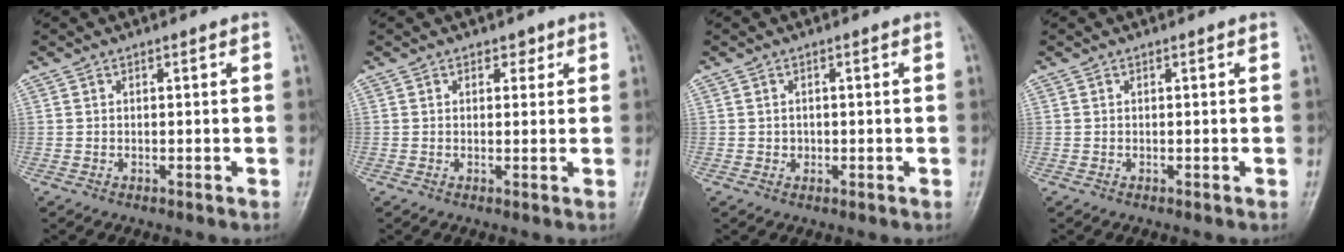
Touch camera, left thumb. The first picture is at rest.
{"total": 2.0, "force": [1.0, 1.5, 0.9], "torque": [0.005, -0.001, 0.009]}
{"total": 1.3, "force": [-0.1, 1.2, 0.3], "torque": [0.003, 0.004, -0.001]}
{"total": 0.0}